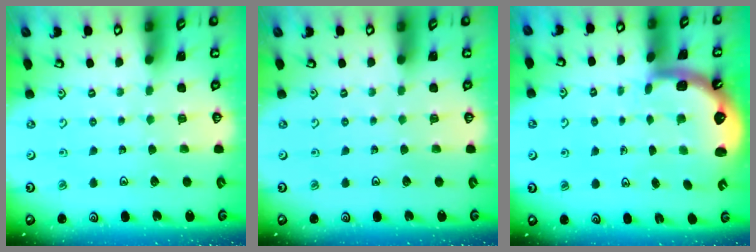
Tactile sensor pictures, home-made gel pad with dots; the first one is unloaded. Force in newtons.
{"total": 0.0}
{"total": 1.7, "press": 1.5, "slide": 0.7}